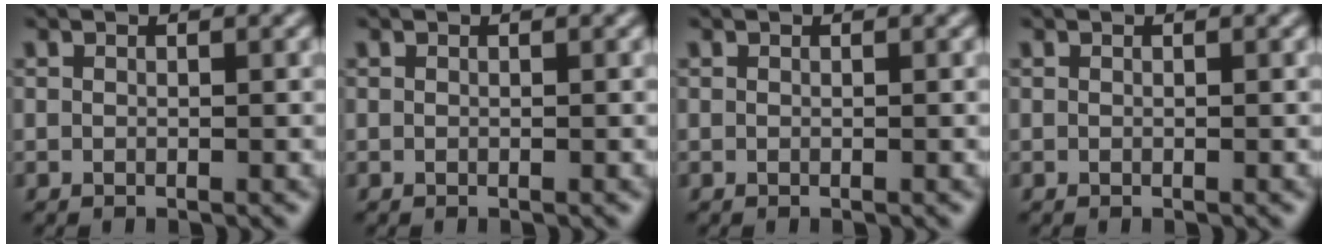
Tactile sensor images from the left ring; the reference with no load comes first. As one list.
[{"total": 0.0}, {"total": 0.0}, {"total": 0.0}]